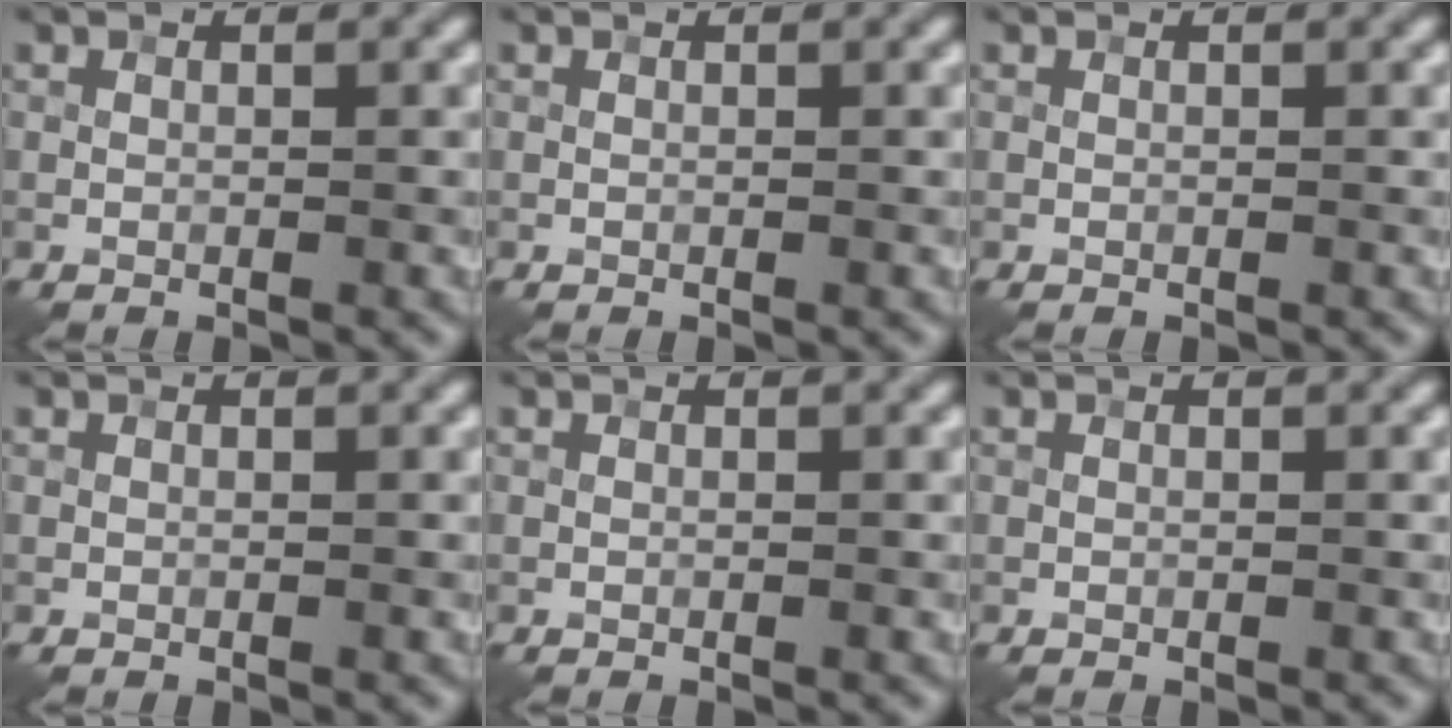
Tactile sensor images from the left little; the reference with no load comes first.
{"total": 0.0}
{"total": 0.0}
{"total": 0.0}
{"total": 0.0}
{"total": 0.0}